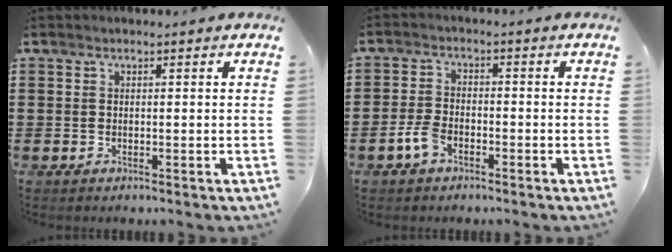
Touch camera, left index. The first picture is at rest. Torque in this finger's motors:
{"motor_torque": [0.51, 0.23, 0.24, 0.06]}